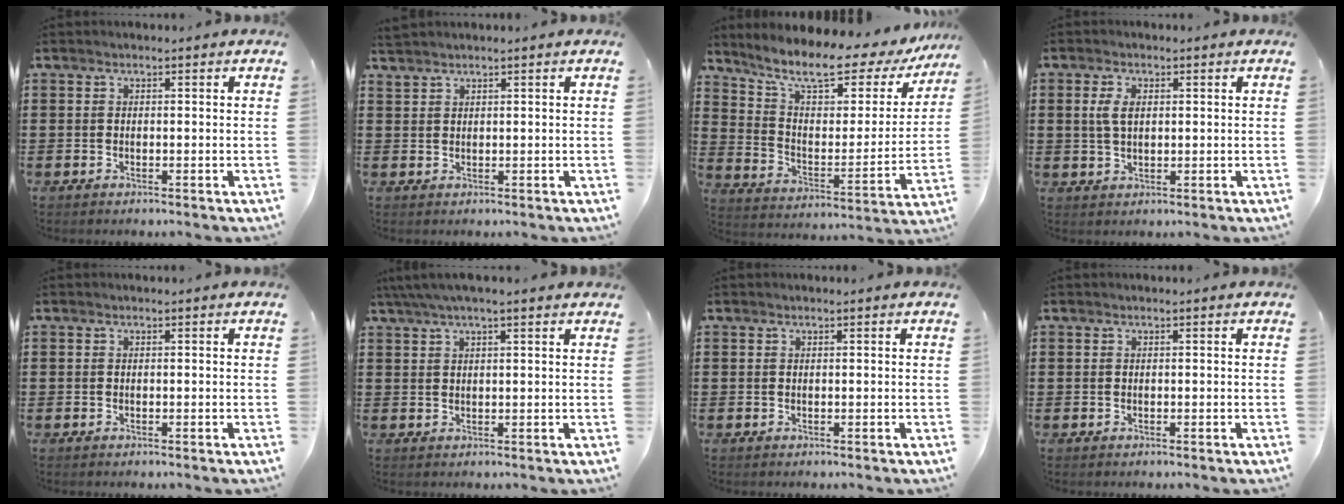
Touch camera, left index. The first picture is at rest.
{"total": 1.3, "force": [1.3, 0.2, 0.1], "torque": [-0.004, 0.000, 0.026]}
{"total": 10.3, "force": [7.9, 2.3, 6.3], "torque": [-0.138, -0.049, 0.128]}
{"total": 3.5, "force": [0.7, 1.9, 2.9], "torque": [-0.069, 0.007, 0.009]}
{"total": 0.0}
{"total": 3.6, "force": [2.5, 0.5, 2.5], "torque": [-0.053, 0.002, 0.045]}
{"total": 0.0}
{"total": 0.0}